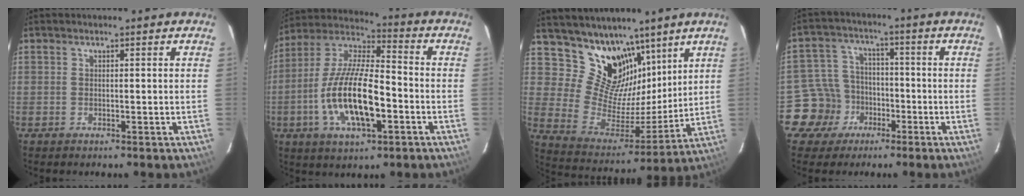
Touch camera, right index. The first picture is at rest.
{"total": 17.3, "force": [-5.1, 6.0, 15.4], "torque": [-0.311, -0.005, -0.095]}
{"total": 15.8, "force": [11.0, 9.4, 6.3], "torque": [-0.127, -0.007, 0.210]}
{"total": 8.9, "force": [-4.3, 7.7, 0.5], "torque": [-0.037, 0.029, -0.067]}